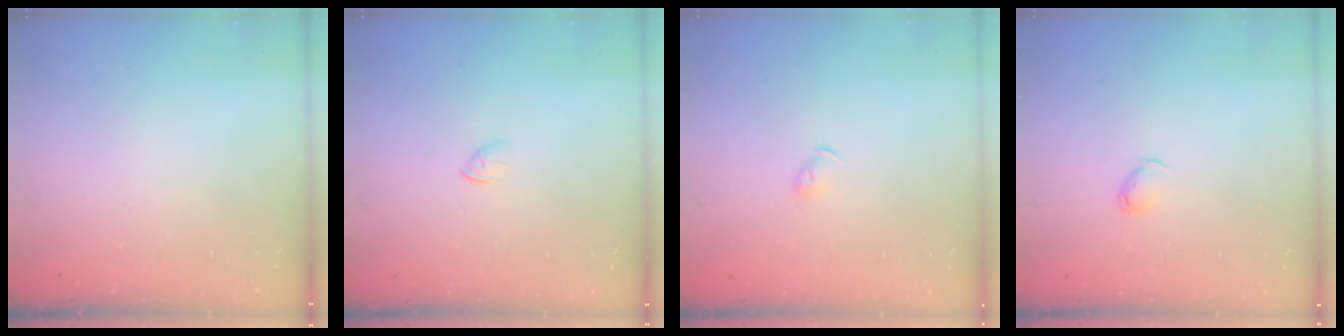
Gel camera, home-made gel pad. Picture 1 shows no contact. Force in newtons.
{"total": 1.3, "press": 1.2, "slide": 0.4}
{"total": 3.4, "press": 3.3, "slide": 0.8}
{"total": 2.9, "press": 2.8, "slide": 0.6}